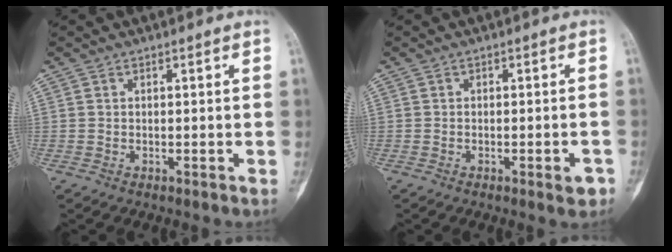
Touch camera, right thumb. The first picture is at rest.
{"total": 2.7, "force": [-1.3, 1.1, 2.1], "torque": [-0.017, 0.009, -0.015]}